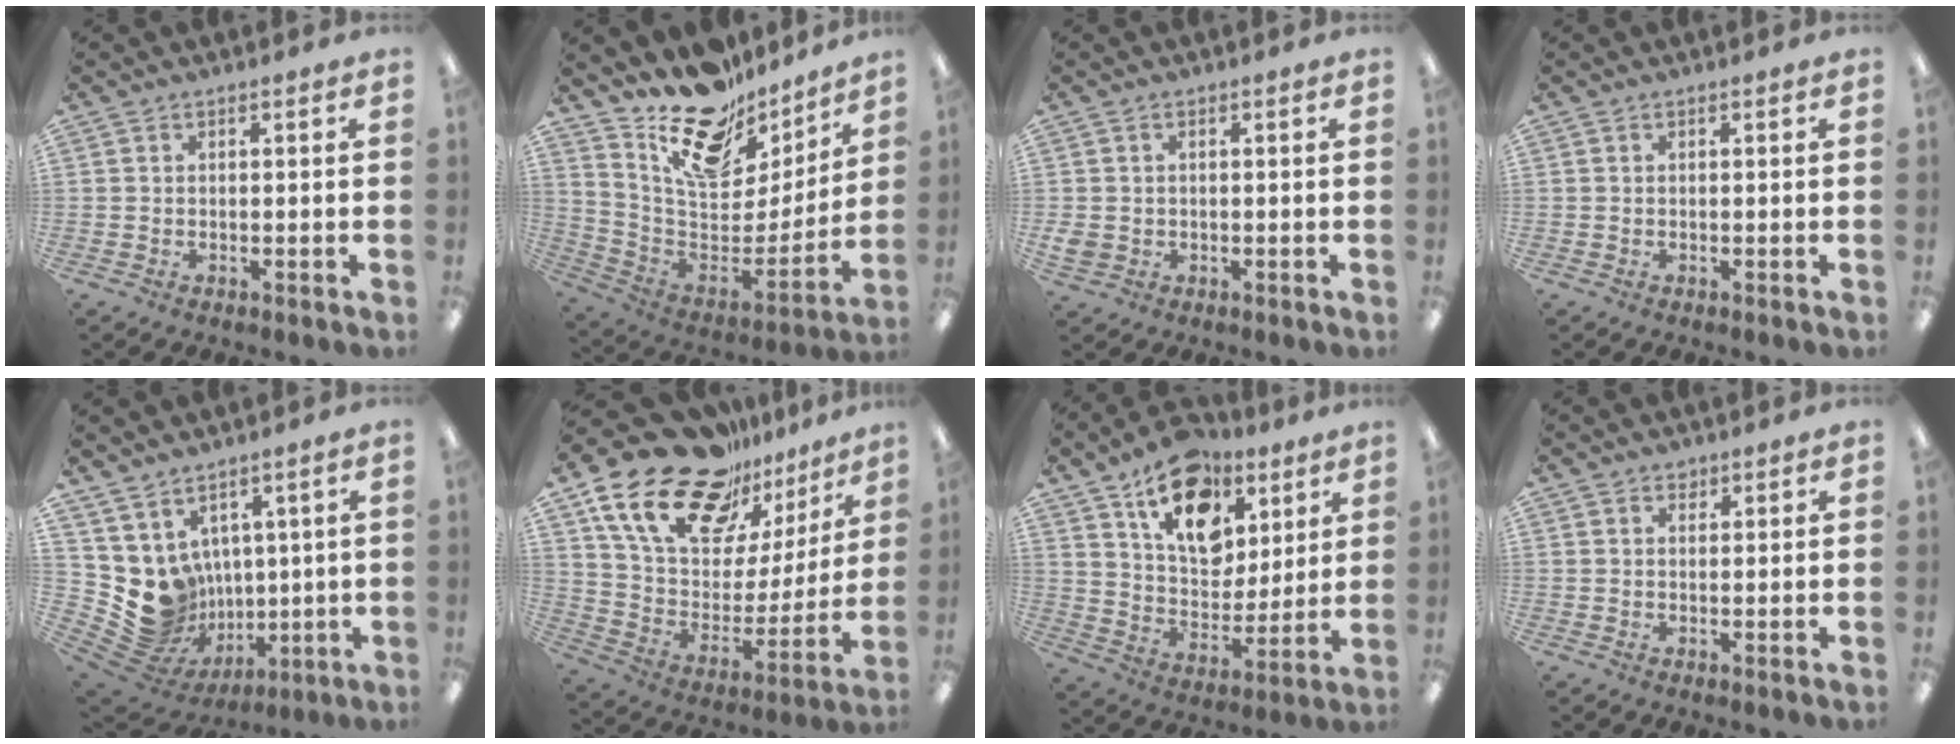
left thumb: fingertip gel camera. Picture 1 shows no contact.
{"total": 19.2, "force": [14.4, 9.2, 8.8], "torque": [-0.139, -0.106, 0.253]}
{"total": 2.8, "force": [-0.3, 2.4, 1.3], "torque": [-0.030, 0.003, -0.006]}
{"total": 0.0}
{"total": 10.2, "force": [1.1, 9.9, 2.5], "torque": [-0.087, -0.044, 0.036]}
{"total": 24.0, "force": [16.8, 12.5, 11.7], "torque": [-0.203, -0.109, 0.302]}
{"total": 18.6, "force": [10.4, 11.8, 9.9], "torque": [-0.150, -0.045, 0.187]}
{"total": 1.3, "force": [1.0, 0.7, 0.2], "torque": [0.003, -0.003, 0.018]}